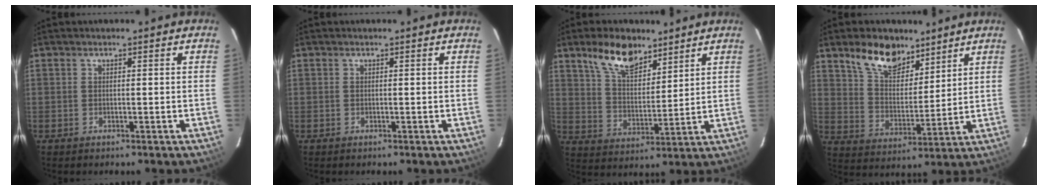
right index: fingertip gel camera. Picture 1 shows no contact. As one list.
[{"total": 0.0}, {"total": 11.1, "force": [7.8, 5.0, 6.1], "torque": [-0.107, 0.008, 0.146]}, {"total": 11.8, "force": [8.4, 5.9, 5.9], "torque": [-0.105, 0.012, 0.156]}]